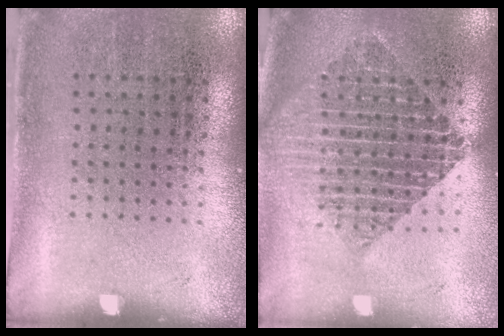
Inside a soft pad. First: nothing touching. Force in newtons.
{"total": 1.8, "press": 1.6, "slide": 1.0}